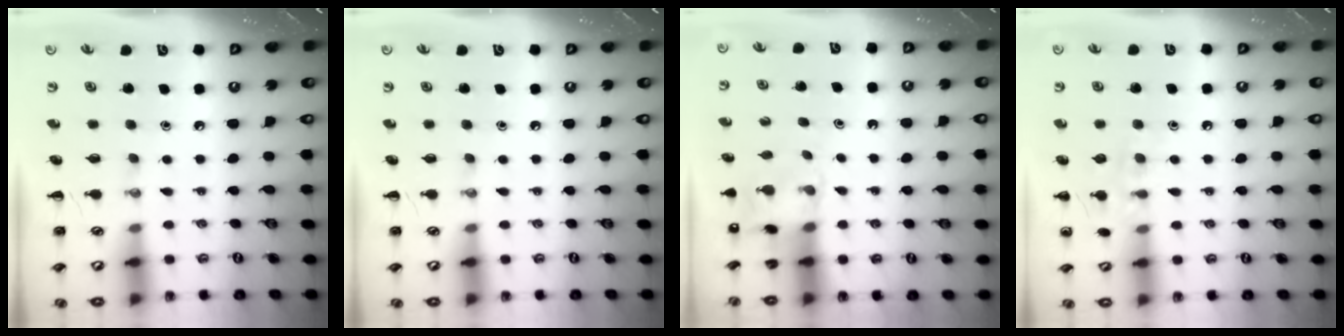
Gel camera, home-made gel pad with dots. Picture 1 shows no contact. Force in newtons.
{"total": 0.0}
{"total": 4.3, "press": 4.1, "slide": 1.2}
{"total": 7.9, "press": 7.7, "slide": 1.5}